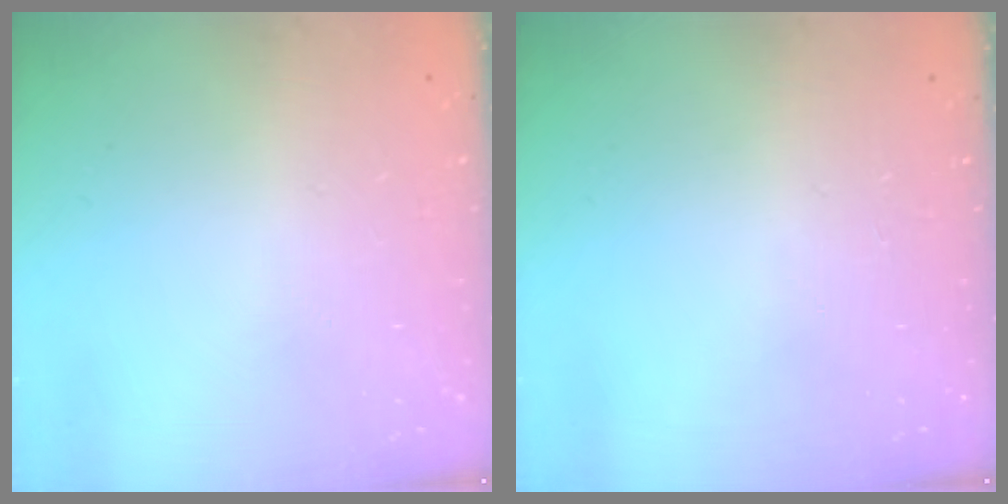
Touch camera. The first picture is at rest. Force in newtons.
{"total": 0.0}